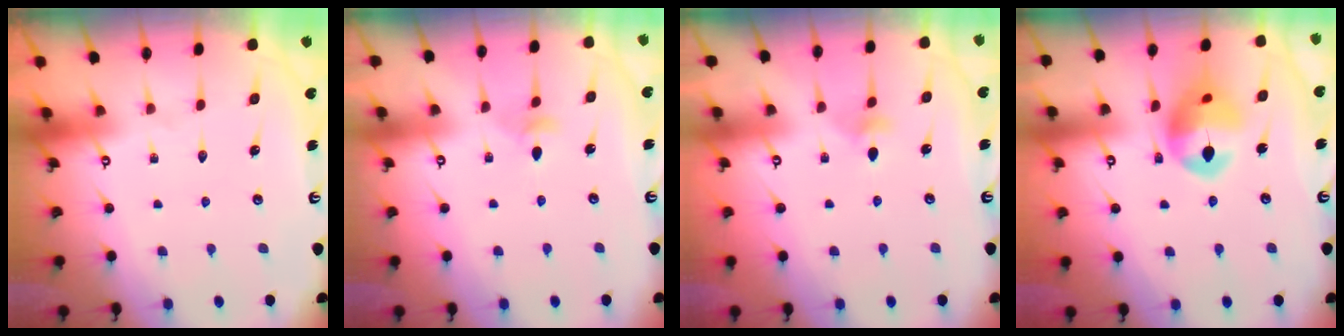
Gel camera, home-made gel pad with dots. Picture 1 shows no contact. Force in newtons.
{"total": 3.8, "press": 3.7, "slide": 0.8}
{"total": 4.8, "press": 4.7, "slide": 0.8}
{"total": 13.9, "press": 13.7, "slide": 2.1}